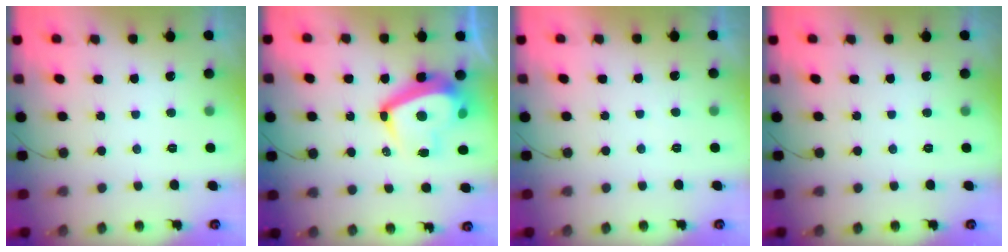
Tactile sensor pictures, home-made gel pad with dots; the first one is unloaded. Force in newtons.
{"total": 12.9, "press": 12.7, "slide": 2.0}
{"total": 0.9, "press": 0.8, "slide": 0.4}
{"total": 0.0}